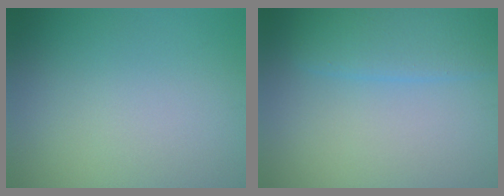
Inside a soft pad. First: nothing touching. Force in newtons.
{"total": 4.1, "press": 4.1, "slide": 0.2}